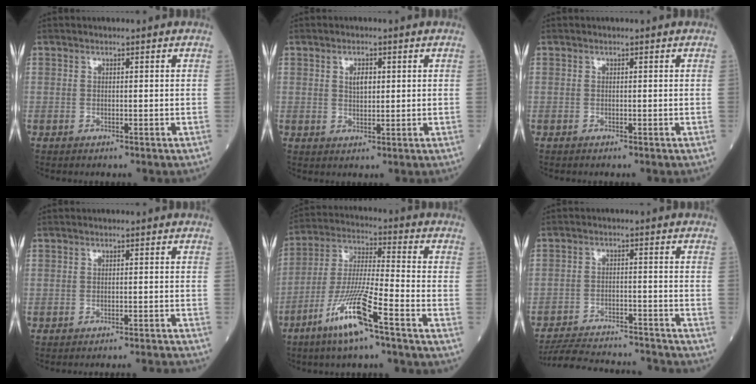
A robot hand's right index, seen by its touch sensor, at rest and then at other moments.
{"total": 2.5, "force": [0.8, 1.3, 2.0], "torque": [-0.033, 0.000, 0.013]}
{"total": 0.0}
{"total": 6.5, "force": [-6.3, -1.5, 0.6], "torque": [0.000, -0.012, -0.074]}
{"total": 11.8, "force": [-6.8, 0.0, 9.6], "torque": [-0.198, -0.017, -0.137]}
{"total": 15.3, "force": [-14.8, 1.5, 3.4], "torque": [-0.070, 0.001, -0.211]}